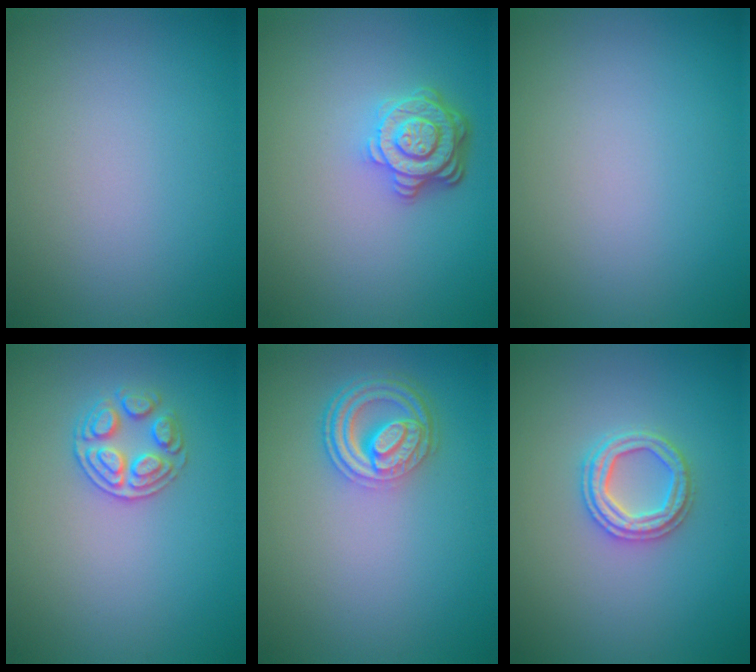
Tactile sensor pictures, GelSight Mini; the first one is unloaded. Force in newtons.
{"total": 4.0, "press": 3.2, "slide": 2.4}
{"total": 0.0}
{"total": 2.5, "press": 2.4, "slide": 0.6}
{"total": 4.5, "press": 3.5, "slide": 2.8}
{"total": 2.6, "press": 2.6, "slide": 0.5}